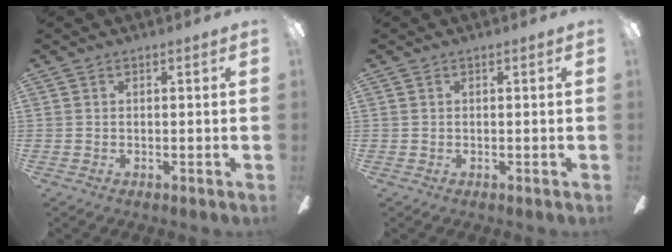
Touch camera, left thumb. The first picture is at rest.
{"total": 0.0}